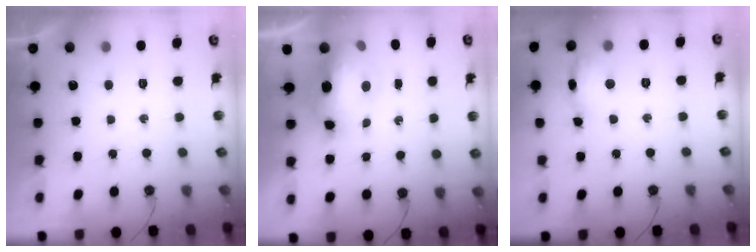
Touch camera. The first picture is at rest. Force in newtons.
{"total": 13.2, "press": 13.0, "slide": 2.0}
{"total": 10.3, "press": 10.3, "slide": 1.1}